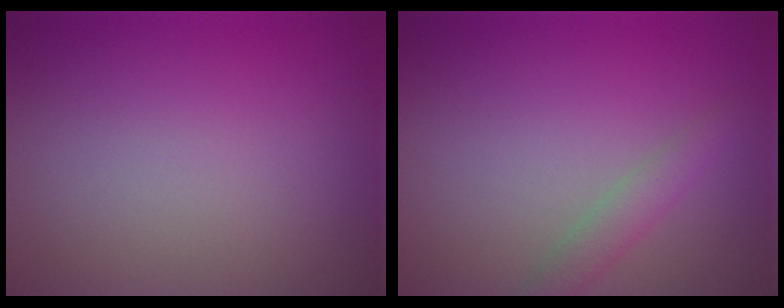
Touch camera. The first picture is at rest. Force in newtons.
{"total": 1.9, "press": 1.9, "slide": 0.0}